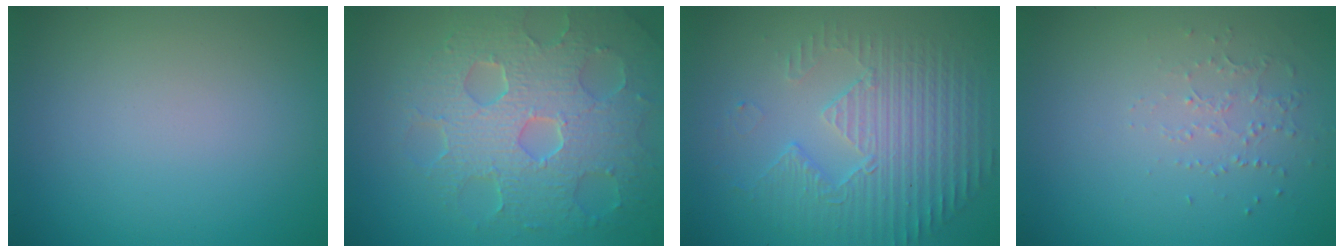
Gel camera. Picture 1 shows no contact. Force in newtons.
{"total": 8.2, "press": 5.8, "slide": 5.8}
{"total": 4.9, "press": 3.5, "slide": 3.4}
{"total": 1.0, "press": 0.6, "slide": 0.8}